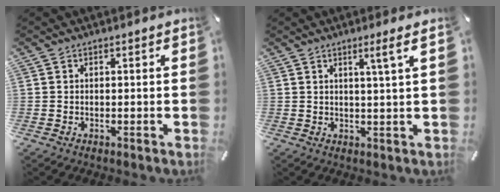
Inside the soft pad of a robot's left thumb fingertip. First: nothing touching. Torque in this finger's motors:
{"motor_torque": [0.18, -0.34, 0.00, -0.46, 0.17]}